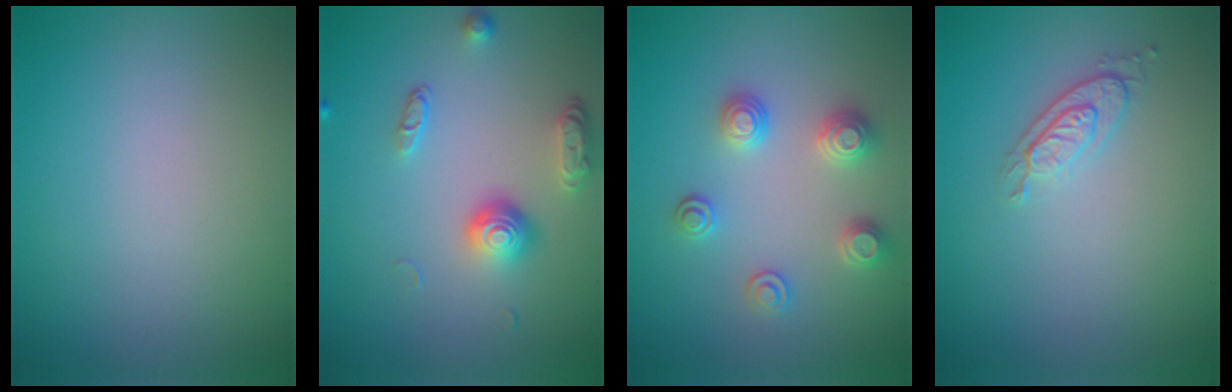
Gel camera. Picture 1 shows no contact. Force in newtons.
{"total": 3.7, "press": 2.8, "slide": 2.5}
{"total": 2.9, "press": 2.8, "slide": 0.6}
{"total": 2.1, "press": 1.9, "slide": 0.8}